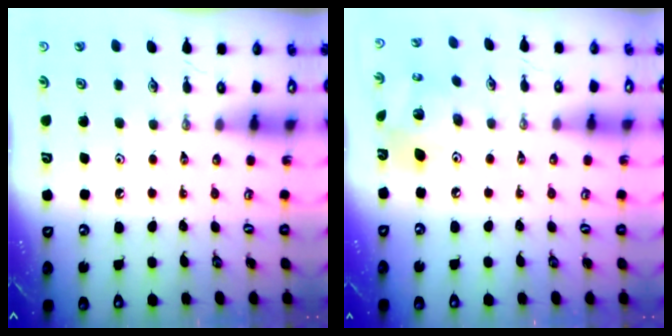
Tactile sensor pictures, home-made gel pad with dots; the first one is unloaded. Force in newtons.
{"total": 10.5, "press": 10.5, "slide": 0.5}